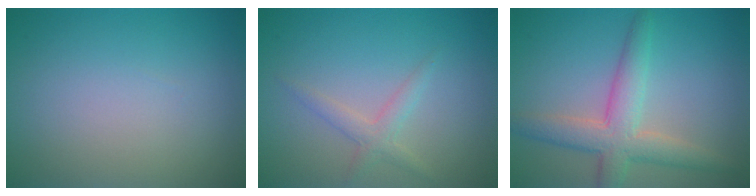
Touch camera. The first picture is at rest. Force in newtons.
{"total": 1.7, "press": 1.7, "slide": 0.1}
{"total": 4.8, "press": 4.8, "slide": 0.4}